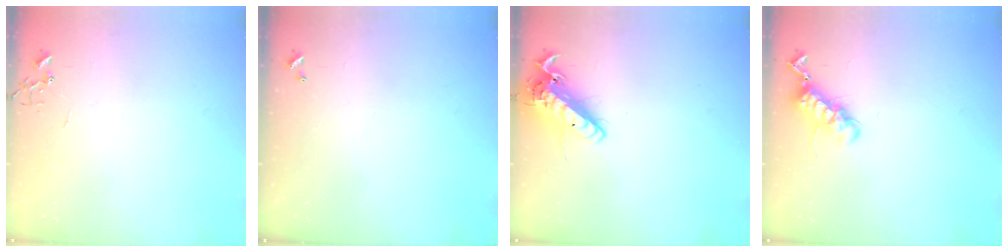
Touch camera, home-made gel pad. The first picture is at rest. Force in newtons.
{"total": 0.0}
{"total": 15.7, "press": 15.3, "slide": 3.3}
{"total": 11.8, "press": 11.7, "slide": 1.4}